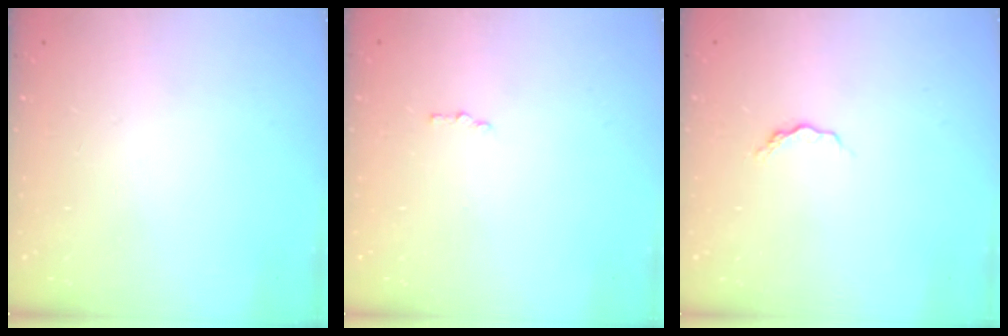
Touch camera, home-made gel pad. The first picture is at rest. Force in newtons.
{"total": 1.5, "press": 1.4, "slide": 0.3}
{"total": 5.0, "press": 5.0, "slide": 0.5}